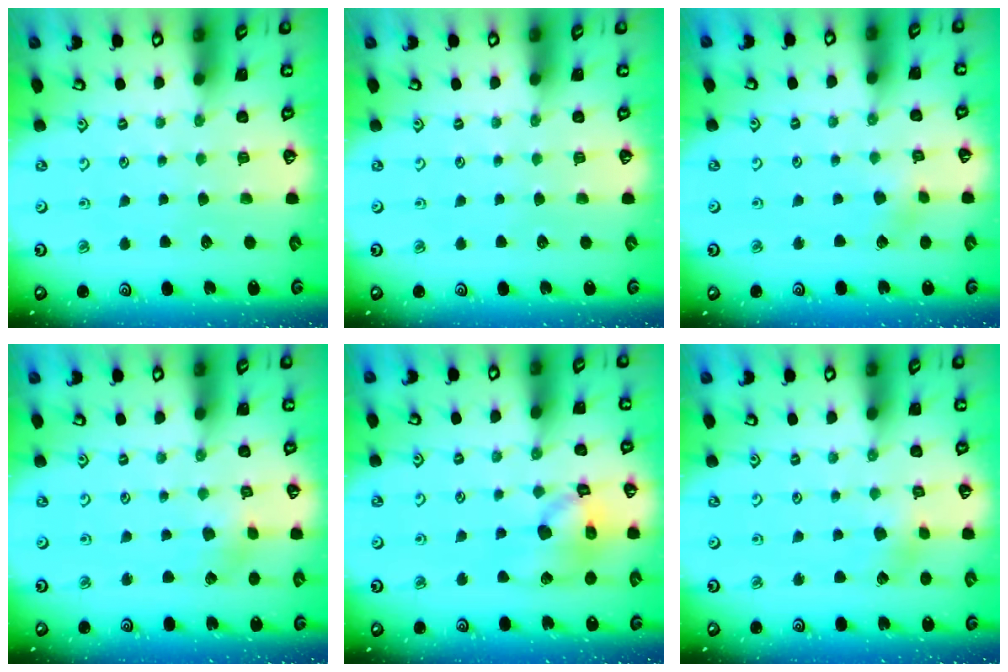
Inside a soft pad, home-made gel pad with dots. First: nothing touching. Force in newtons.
{"total": 0.0}
{"total": 2.7, "press": 2.7, "slide": 0.7}
{"total": 2.5, "press": 2.5, "slide": 0.2}
{"total": 14.0, "press": 13.9, "slide": 1.9}
{"total": 2.7, "press": 2.6, "slide": 0.7}